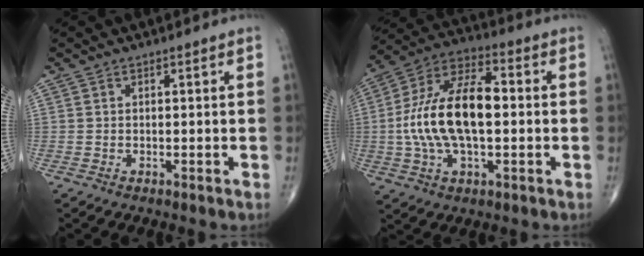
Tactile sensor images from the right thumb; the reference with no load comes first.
{"total": 18.2, "force": [-0.3, 9.0, 15.8], "torque": [-0.304, 0.029, -0.010]}